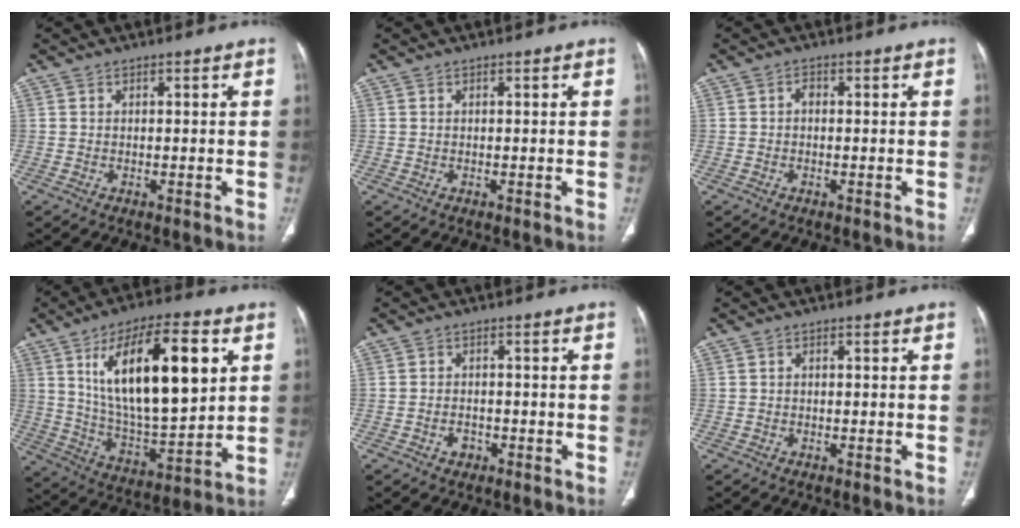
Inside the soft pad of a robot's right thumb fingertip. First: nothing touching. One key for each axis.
{"total": 0.0}
{"total": 1.1, "fx": -0.1, "fy": 0.7, "fz": 0.8, "tx": -0.010, "ty": 0.003, "tz": -0.007}
{"total": 23.8, "fx": 7.4, "fy": 9.2, "fz": 20.7, "tx": -0.329, "ty": -0.028, "tz": 0.129}
{"total": 2.4, "fx": -1.2, "fy": 1.8, "fz": 1.1, "tx": -0.013, "ty": 0.012, "tz": -0.015}
{"total": 0.0}